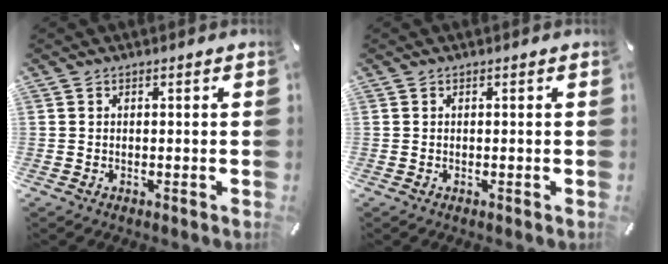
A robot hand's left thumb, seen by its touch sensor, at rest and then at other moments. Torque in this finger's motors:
{"motor_torque": [-0.05, -0.02, 0.02, -0.02, 0.00]}